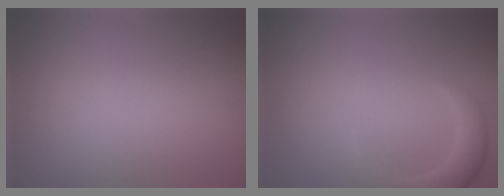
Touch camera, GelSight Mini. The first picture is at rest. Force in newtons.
{"total": 2.9, "press": 2.8, "slide": 0.3}